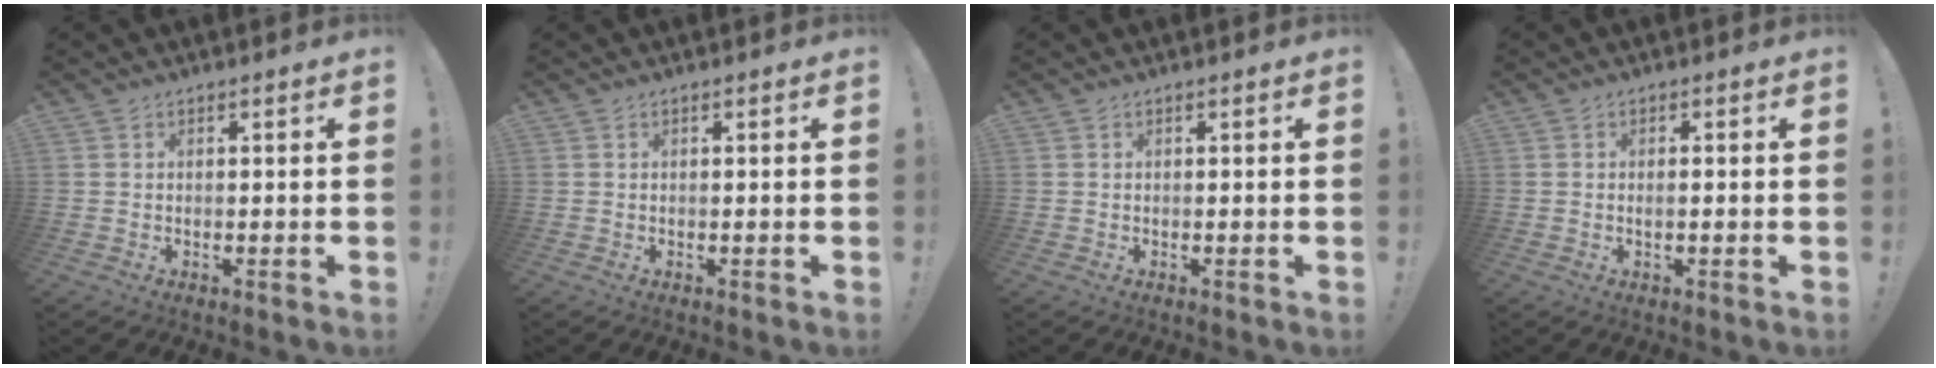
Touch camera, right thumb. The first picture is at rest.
{"total": 0.0}
{"total": 0.0}
{"total": 1.2, "force": [-0.2, 0.2, 1.2], "torque": [-0.015, -0.001, -0.006]}